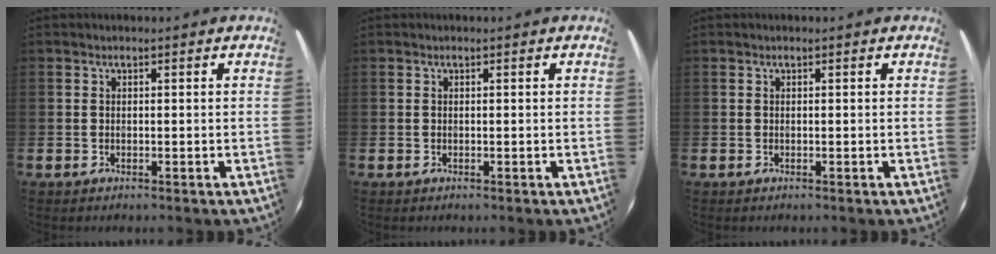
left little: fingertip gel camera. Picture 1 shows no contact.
{"total": 0.0}
{"total": 0.0}